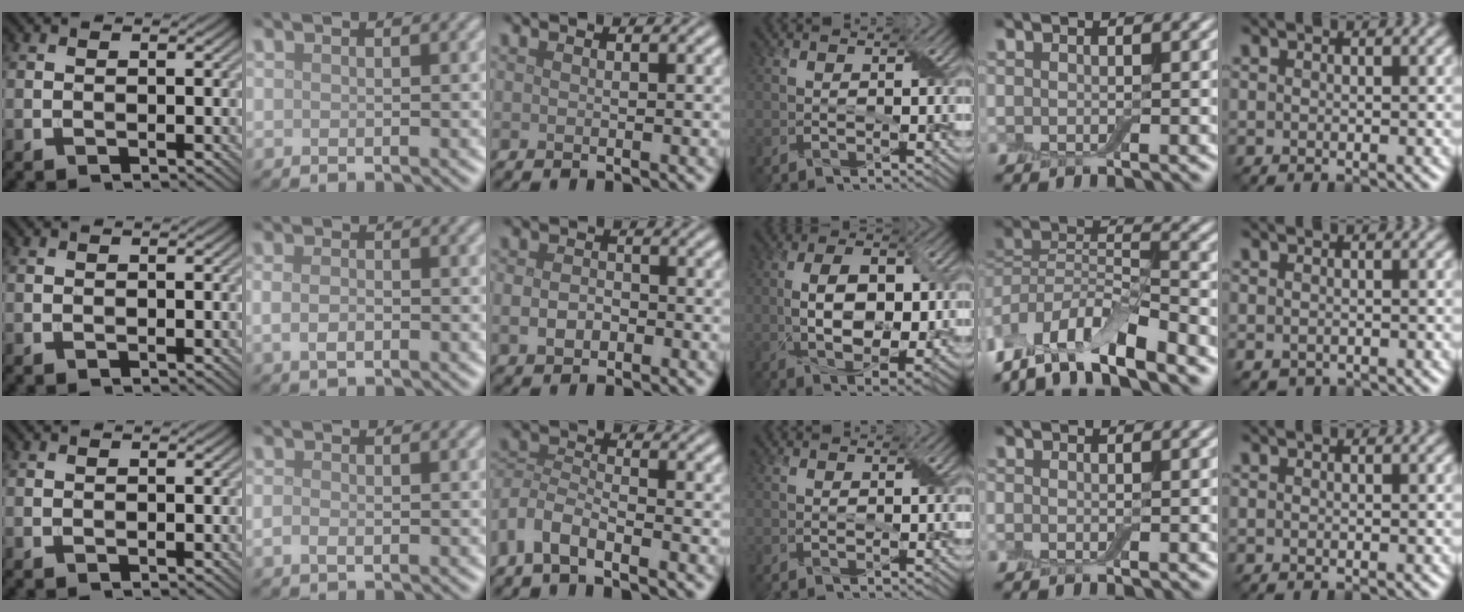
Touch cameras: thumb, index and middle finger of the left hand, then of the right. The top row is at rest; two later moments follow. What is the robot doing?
{"motion": "fold", "object": "cloth"}